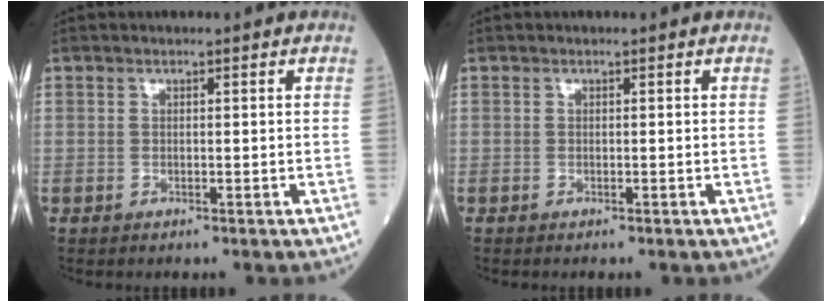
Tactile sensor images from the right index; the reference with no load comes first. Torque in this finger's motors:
{"motor_torque": [-0.75, -0.88, -0.02, 0.02]}